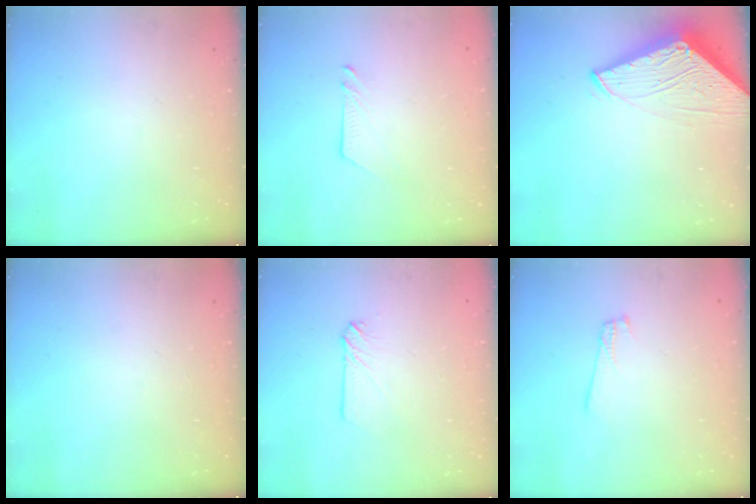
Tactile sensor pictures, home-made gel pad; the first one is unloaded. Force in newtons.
{"total": 3.6, "press": 3.6, "slide": 0.4}
{"total": 5.9, "press": 5.9, "slide": 0.7}
{"total": 0.0}
{"total": 4.0, "press": 3.9, "slide": 0.6}
{"total": 1.3, "press": 1.3, "slide": 0.1}